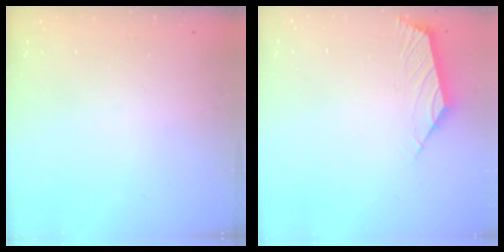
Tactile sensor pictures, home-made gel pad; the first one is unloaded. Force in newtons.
{"total": 2.9, "press": 2.9, "slide": 0.7}